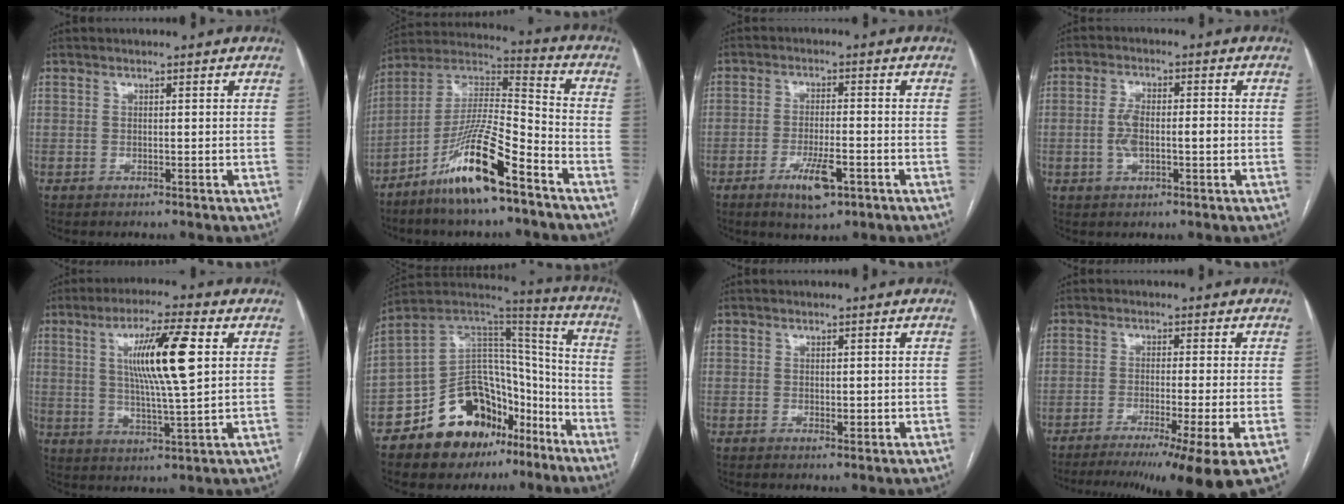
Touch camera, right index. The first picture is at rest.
{"total": 15.7, "force": [-9.8, 1.8, 12.1], "torque": [-0.237, -0.003, -0.179]}
{"total": 6.3, "force": [-3.1, 1.7, 5.2], "torque": [-0.095, -0.006, -0.046]}
{"total": 5.7, "force": [-0.6, 2.2, 5.2], "torque": [-0.108, 0.017, -0.008]}
{"total": 12.2, "force": [3.2, 0.5, 11.7], "torque": [-0.208, 0.002, 0.055]}
{"total": 20.5, "force": [-12.4, 12.6, 10.4], "torque": [-0.154, 0.080, -0.195]}
{"total": 1.5, "force": [0.1, 1.0, 1.2], "torque": [-0.014, -0.001, 0.006]}
{"total": 14.2, "force": [-10.2, -1.7, 9.7], "torque": [-0.113, -0.037, -0.154]}